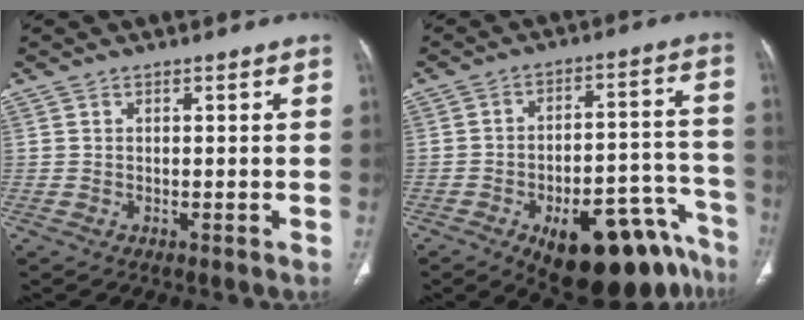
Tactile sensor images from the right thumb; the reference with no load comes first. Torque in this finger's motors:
{"motor_torque": [2.30, 1.35, 1.24, -1.42, 0.33]}